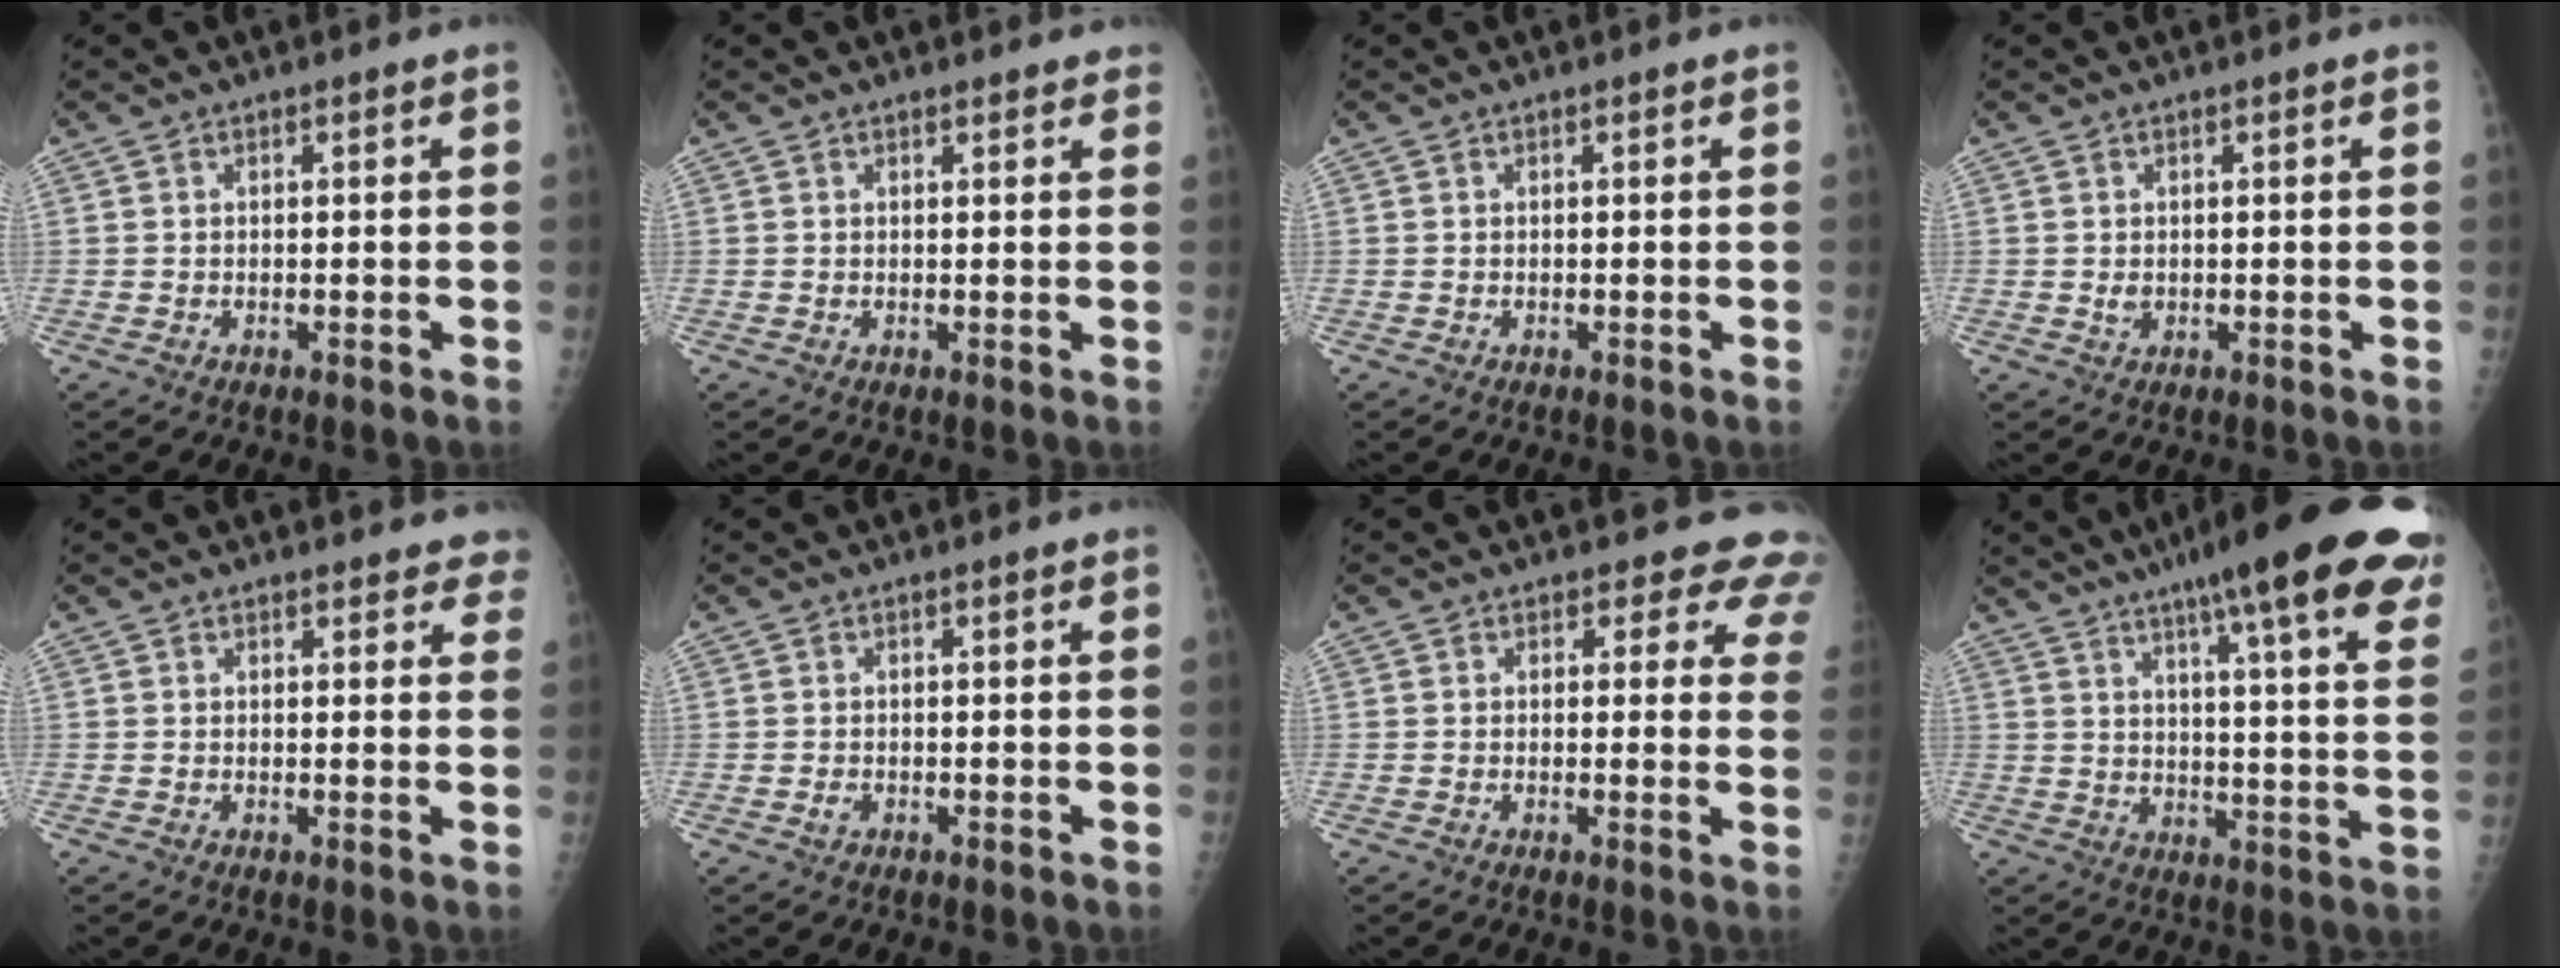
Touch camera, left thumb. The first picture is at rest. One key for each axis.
{"total": 2.2, "fx": 1.9, "fy": 0.7, "fz": 0.8, "tx": 0.006, "ty": -0.001, "tz": 0.017}
{"total": 0.0}
{"total": 1.2, "fx": 0.2, "fy": 0.9, "fz": 0.8, "tx": -0.007, "ty": -0.001, "tz": 0.006}
{"total": 4.6, "fx": 4.1, "fy": 1.8, "fz": 0.8, "tx": 0.031, "ty": -0.015, "tz": 0.028}
{"total": 0.7, "fx": -0.2, "fy": 0.5, "fz": 0.5, "tx": -0.009, "ty": 0.001, "tz": -0.005}
{"total": 7.1, "fx": 6.0, "fy": 3.5, "fz": 1.6, "tx": 0.030, "ty": -0.024, "tz": 0.040}
{"total": 26.6, "fx": 17.8, "fy": 3.9, "fz": 19.4, "tx": -0.243, "ty": -0.047, "tz": 0.227}